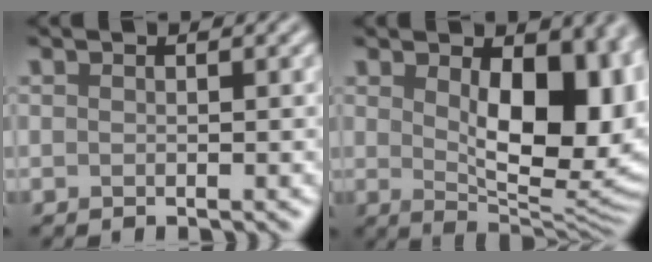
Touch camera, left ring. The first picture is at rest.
{"total": 11.1, "force": [1.8, 5.8, 9.3], "torque": [-0.111, -0.008, 0.032]}